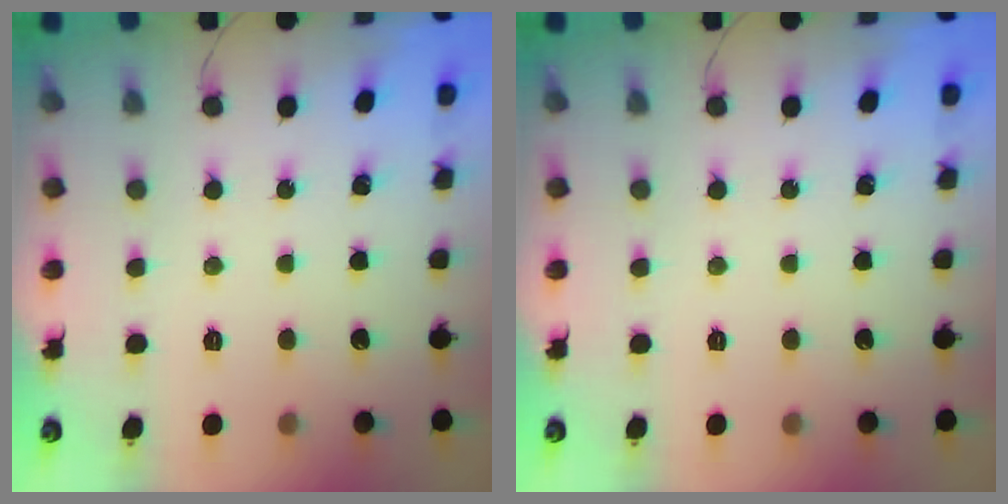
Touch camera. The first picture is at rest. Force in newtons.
{"total": 0.0}